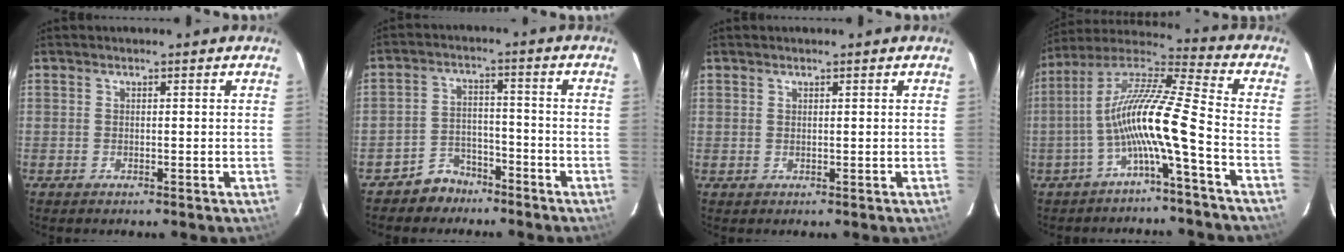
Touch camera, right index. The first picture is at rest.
{"total": 6.2, "force": [-4.9, 3.8, 0.7], "torque": [-0.024, 0.023, -0.078]}
{"total": 0.7, "force": [0.4, 0.6, 0.0], "torque": [0.002, 0.003, 0.006]}
{"total": 13.1, "force": [-4.4, 0.1, 12.3], "torque": [-0.235, 0.013, -0.090]}